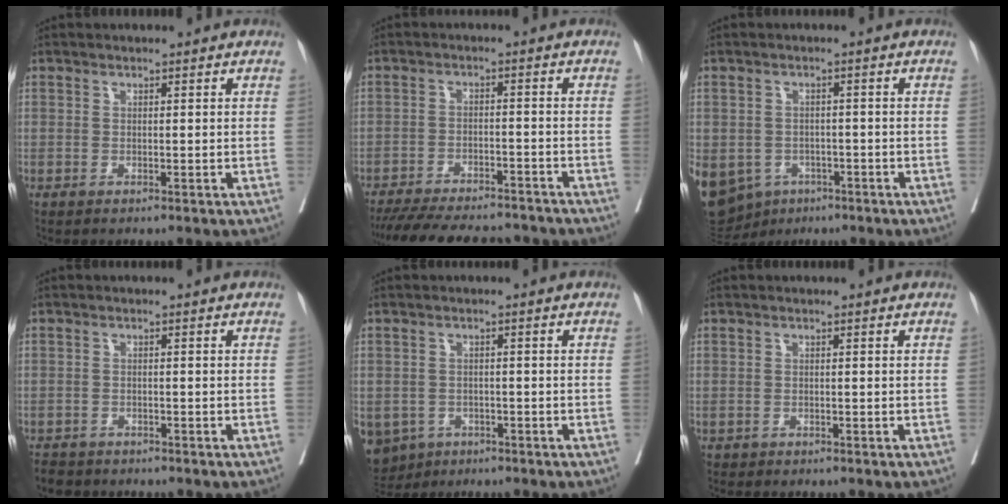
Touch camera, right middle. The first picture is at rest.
{"total": 17.5, "force": [-15.8, 3.8, 6.6], "torque": [-0.144, -0.016, -0.220]}
{"total": 19.3, "force": [-8.4, 15.6, 7.7], "torque": [-0.254, -0.006, -0.111]}
{"total": 3.6, "force": [-3.2, 1.6, 0.4], "torque": [-0.007, -0.003, -0.051]}
{"total": 8.5, "force": [-4.8, 6.7, 2.2], "torque": [-0.062, -0.005, -0.067]}
{"total": 0.5, "force": [-0.4, 0.3, 0.0], "torque": [-0.010, 0.001, -0.008]}